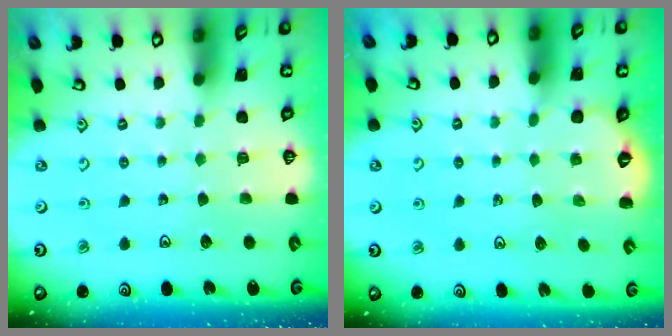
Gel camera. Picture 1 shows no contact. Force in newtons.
{"total": 2.6, "press": 1.9, "slide": 1.9}